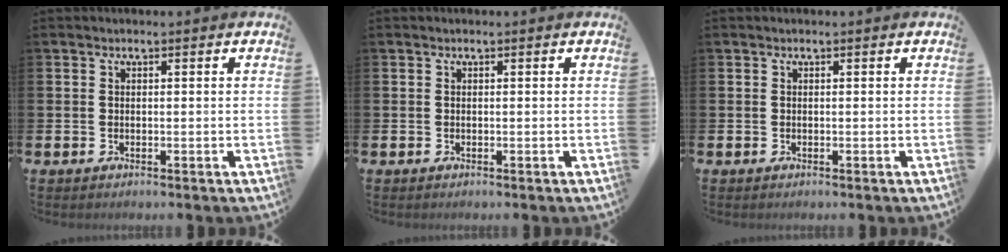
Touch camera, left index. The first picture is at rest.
{"total": 0.0}
{"total": 0.0}